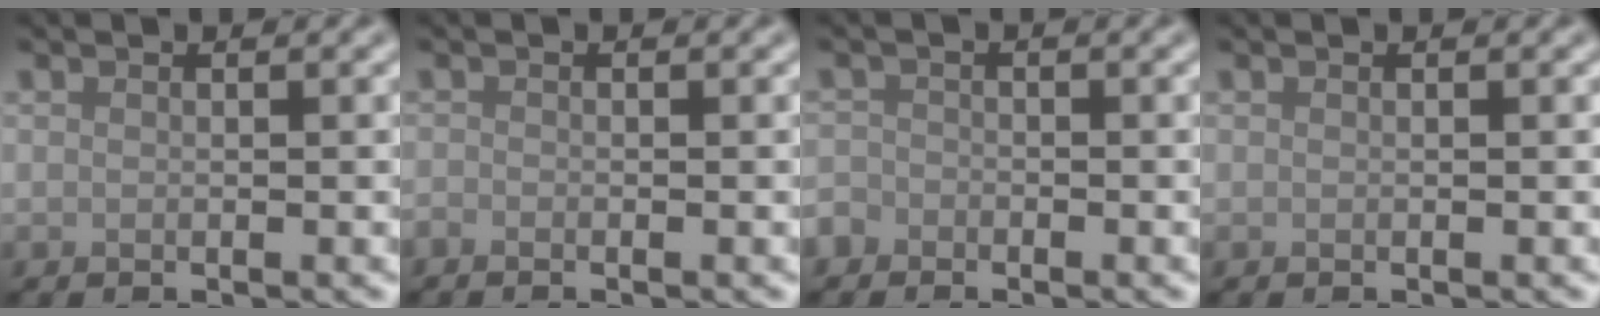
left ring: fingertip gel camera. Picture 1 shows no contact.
{"total": 0.5, "force": [-0.5, 0.1, 0.2], "torque": [-0.001, -0.004, -0.011]}
{"total": 1.4, "force": [-1.0, 0.9, 0.0], "torque": [0.003, 0.005, -0.024]}
{"total": 0.0}